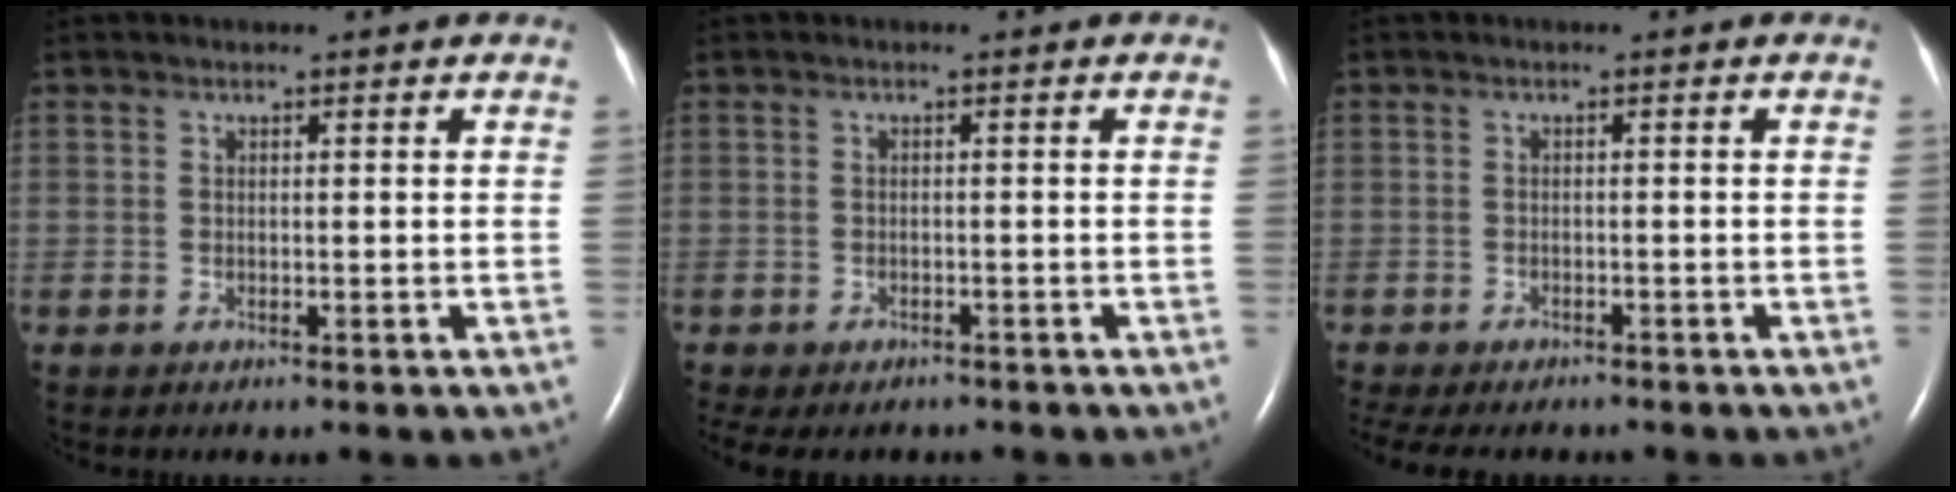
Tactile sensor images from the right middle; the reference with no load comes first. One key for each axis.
{"total": 7.7, "fx": -6.3, "fy": 3.6, "fz": 2.5, "tx": -0.047, "ty": -0.007, "tz": -0.079}
{"total": 10.1, "fx": -8.4, "fy": 3.7, "fz": 4.1, "tx": -0.085, "ty": -0.009, "tz": -0.110}